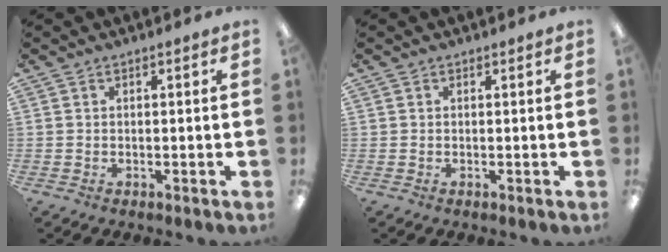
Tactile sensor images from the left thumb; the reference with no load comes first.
{"total": 0.0}